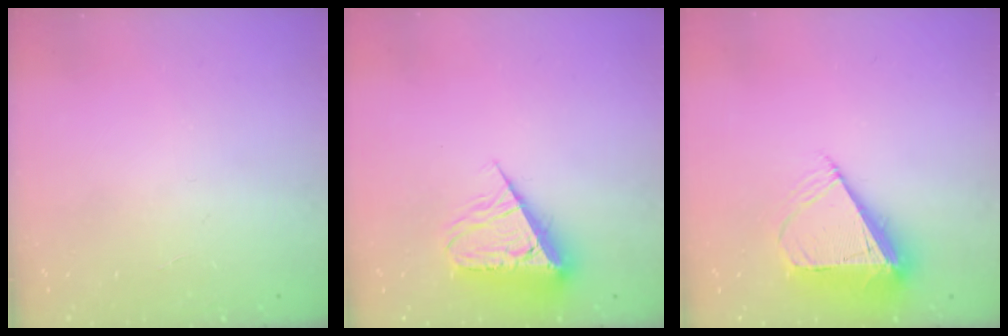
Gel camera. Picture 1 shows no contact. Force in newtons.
{"total": 8.2, "press": 8.2, "slide": 0.9}
{"total": 10.3, "press": 10.2, "slide": 1.4}